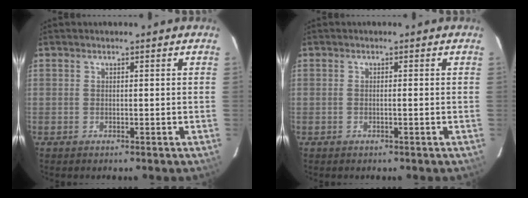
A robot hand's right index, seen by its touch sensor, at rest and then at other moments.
{"total": 0.6, "force": [-0.2, 0.0, 0.5], "torque": [-0.010, 0.001, -0.002]}